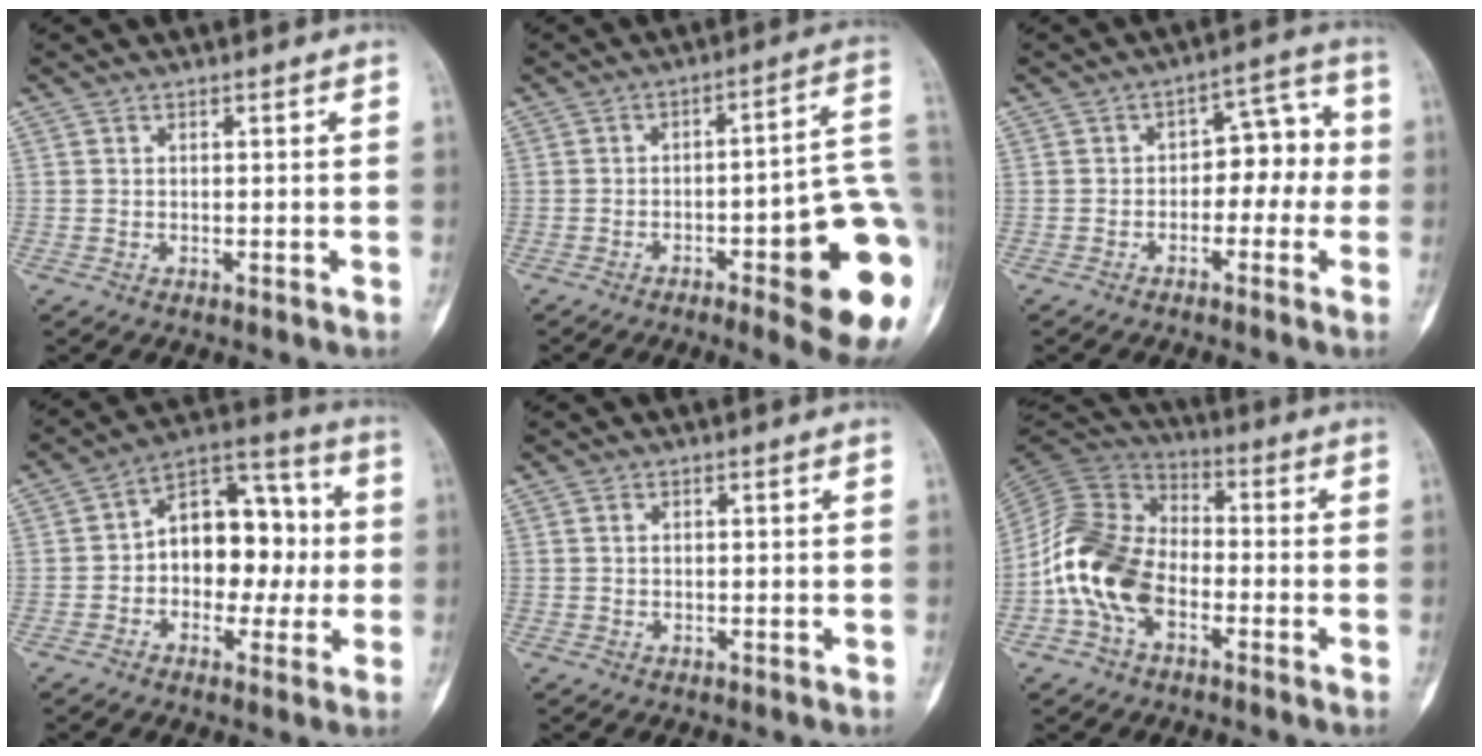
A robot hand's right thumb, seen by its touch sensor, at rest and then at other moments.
{"total": 20.0, "force": [-5.7, 4.7, 18.5], "torque": [-0.185, 0.027, -0.066]}
{"total": 7.8, "force": [-1.1, 5.1, 5.8], "torque": [-0.043, 0.037, -0.027]}
{"total": 14.9, "force": [-0.2, 10.0, 11.0], "torque": [-0.115, 0.041, -0.013]}
{"total": 0.8, "force": [0.4, 0.4, 0.6], "torque": [-0.012, 0.004, 0.007]}
{"total": 14.5, "force": [-4.3, 9.4, 10.2], "torque": [-0.194, 0.039, -0.092]}